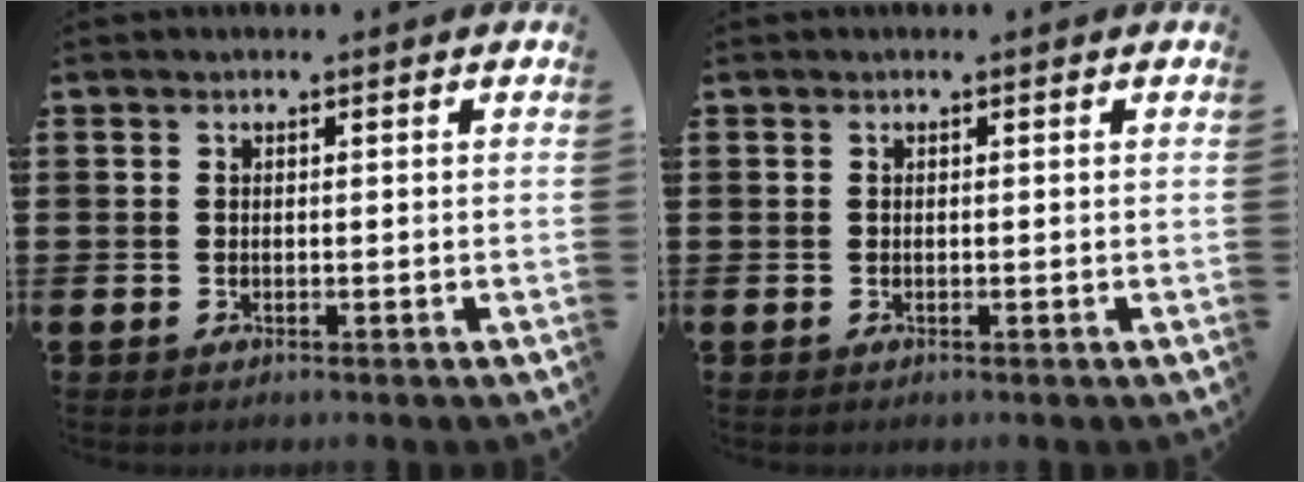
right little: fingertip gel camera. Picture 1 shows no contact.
{"total": 0.0}